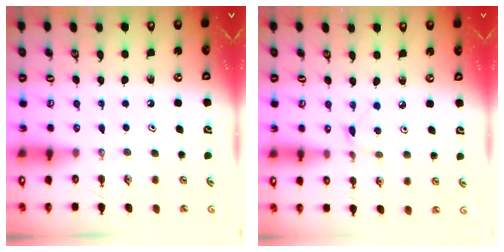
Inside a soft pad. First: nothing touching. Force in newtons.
{"total": 2.8, "press": 2.7, "slide": 0.4}